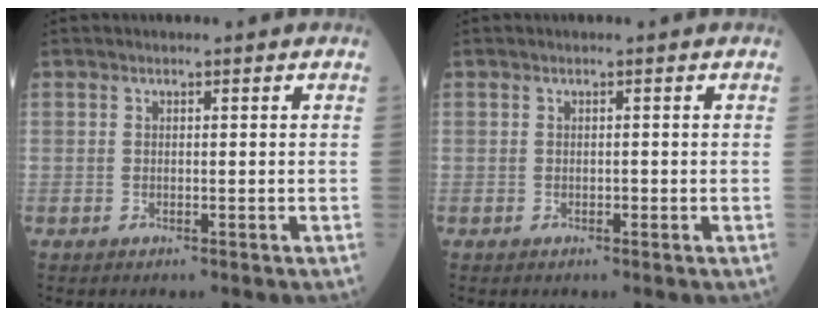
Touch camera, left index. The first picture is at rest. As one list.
[{"total": 0.0}]